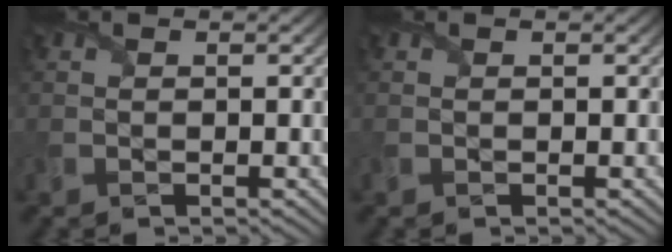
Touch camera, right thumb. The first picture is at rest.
{"total": 0.0}